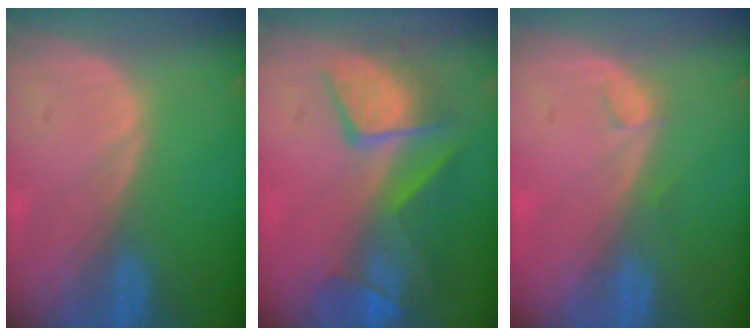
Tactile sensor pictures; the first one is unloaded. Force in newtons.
{"total": 9.8, "press": 8.5, "slide": 4.8}
{"total": 1.3, "press": 1.1, "slide": 0.5}